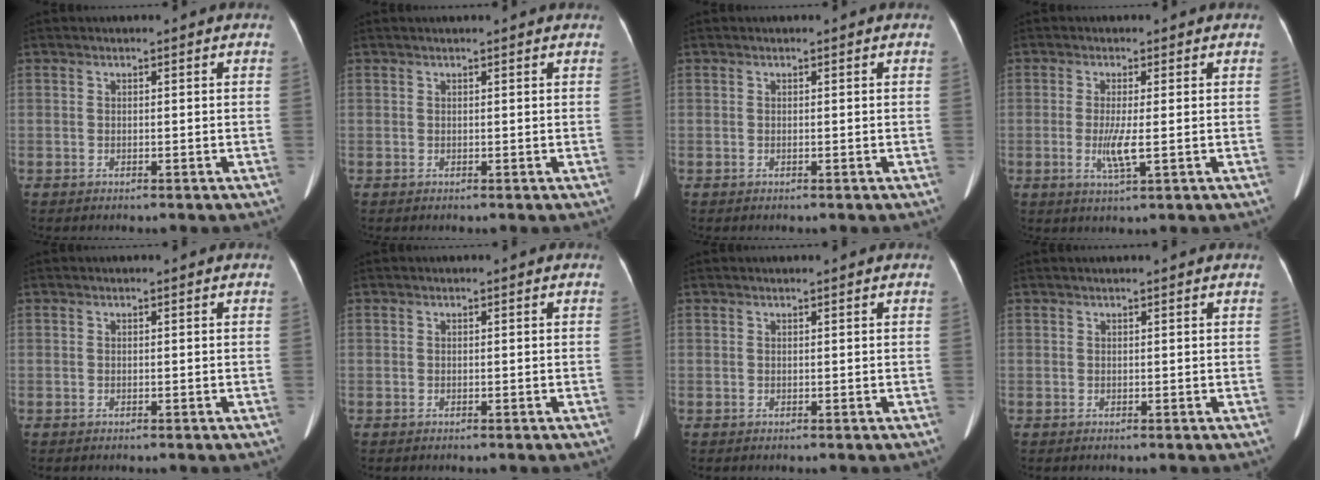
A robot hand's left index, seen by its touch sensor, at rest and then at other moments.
{"total": 3.7, "force": [3.3, 0.2, 1.5], "torque": [-0.019, 0.027, 0.038]}
{"total": 0.0}
{"total": 3.7, "force": [-0.4, 0.2, 3.7], "torque": [-0.081, -0.009, -0.005]}
{"total": 0.0}
{"total": 0.0}
{"total": 0.6, "force": [0.6, 0.0, 0.1], "torque": [-0.008, 0.005, 0.012]}
{"total": 3.5, "force": [3.1, 0.1, 1.5], "torque": [-0.018, 0.026, 0.038]}